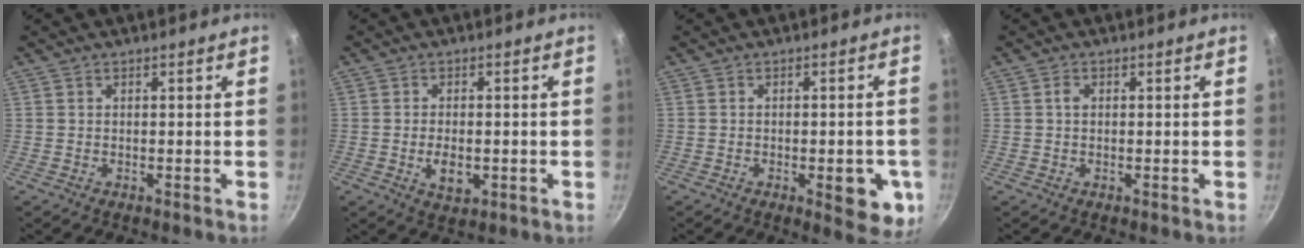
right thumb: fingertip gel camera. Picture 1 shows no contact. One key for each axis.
{"total": 4.8, "fx": -1.0, "fy": 2.8, "fz": 3.9, "tx": -0.064, "ty": 0.000, "tz": -0.012}
{"total": 8.8, "fx": -2.5, "fy": 3.7, "fz": 7.6, "tx": -0.065, "ty": 0.004, "tz": -0.028}
{"total": 1.3, "fx": 0.2, "fy": 1.0, "fz": 0.9, "tx": -0.013, "ty": 0.006, "tz": 0.002}